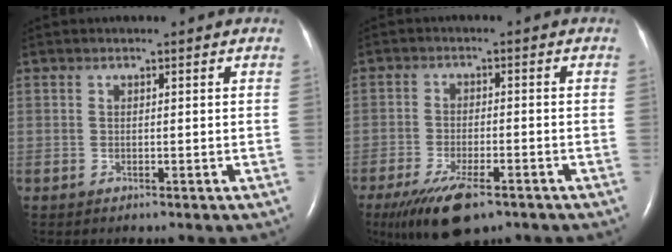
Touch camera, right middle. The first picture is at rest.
{"total": 10.0, "force": [-6.8, 3.0, 6.7], "torque": [-0.121, -0.018, -0.112]}